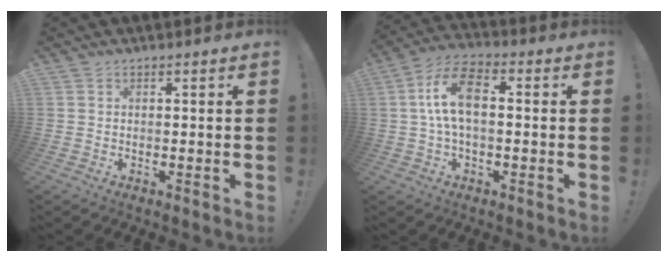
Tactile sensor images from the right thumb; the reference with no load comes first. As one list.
[{"total": 11.6, "force": [0.9, 6.0, 10.0], "torque": [-0.200, 0.014, 0.019]}]